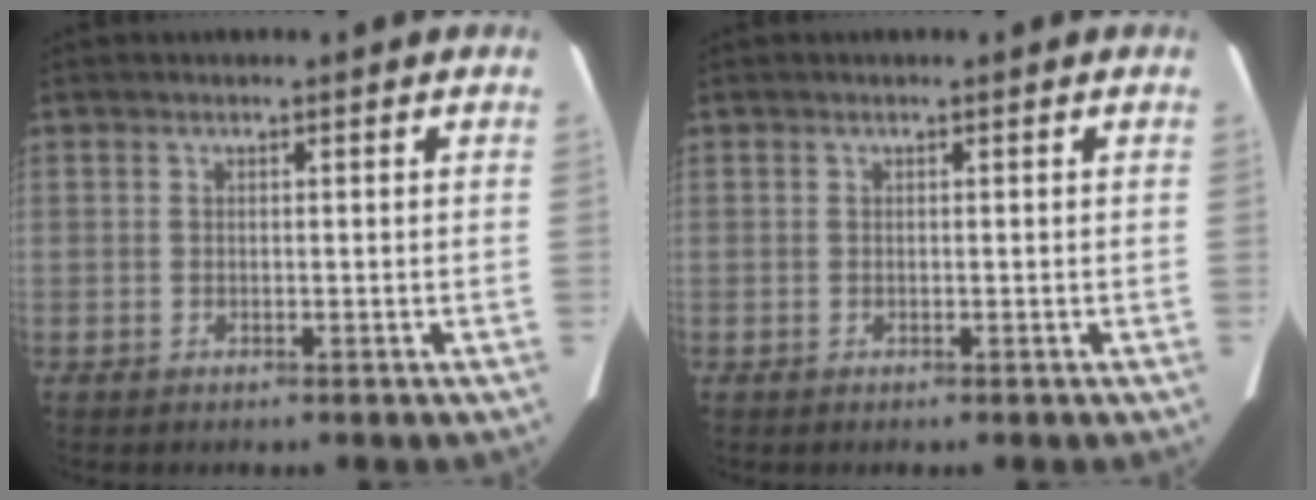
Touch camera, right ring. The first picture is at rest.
{"total": 0.0}